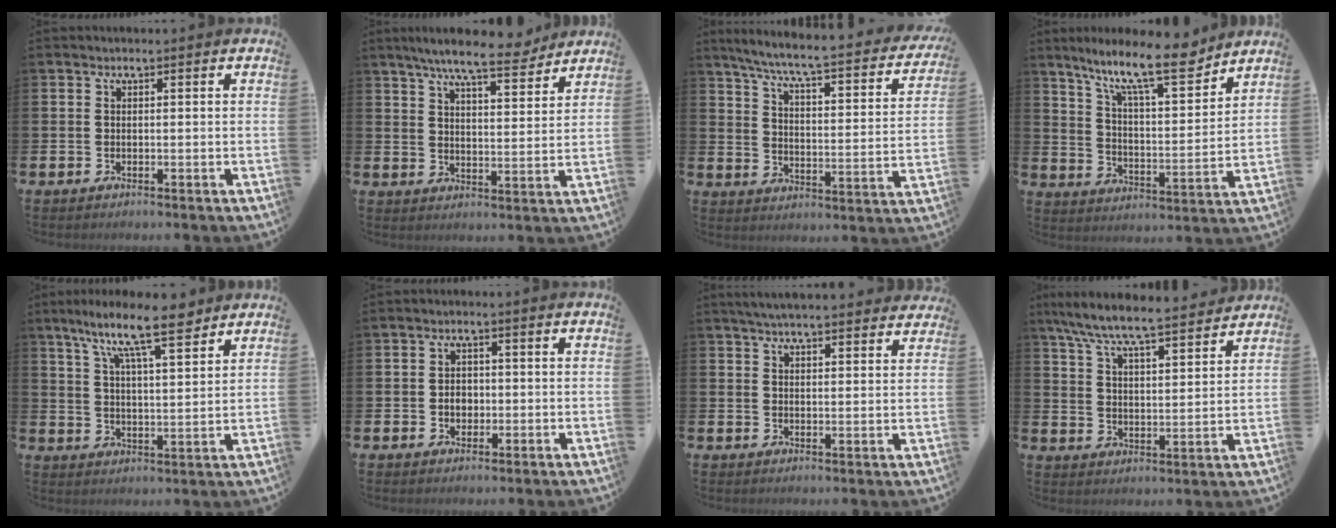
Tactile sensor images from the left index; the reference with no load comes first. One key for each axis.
{"total": 8.6, "fx": 7.8, "fy": 1.0, "fz": 3.6, "tx": -0.067, "ty": -0.040, "tz": 0.135}
{"total": 6.3, "fx": 5.5, "fy": 0.5, "fz": 3.1, "tx": -0.089, "ty": -0.045, "tz": 0.086}
{"total": 13.1, "fx": 10.5, "fy": 2.6, "fz": 7.4, "tx": -0.141, "ty": -0.060, "tz": 0.175}
{"total": 11.3, "fx": 9.0, "fy": 1.9, "fz": 6.6, "tx": -0.126, "ty": -0.038, "tz": 0.153}
{"total": 2.4, "fx": -0.3, "fy": 2.0, "fz": 1.4, "tx": -0.007, "ty": -0.003, "tz": -0.013}
{"total": 4.7, "fx": 4.6, "fy": 0.4, "fz": 1.1, "tx": -0.031, "ty": -0.018, "tz": 0.084}
{"total": 8.0, "fx": 7.6, "fy": 0.6, "fz": 2.7, "tx": -0.086, "ty": -0.048, "tz": 0.133}